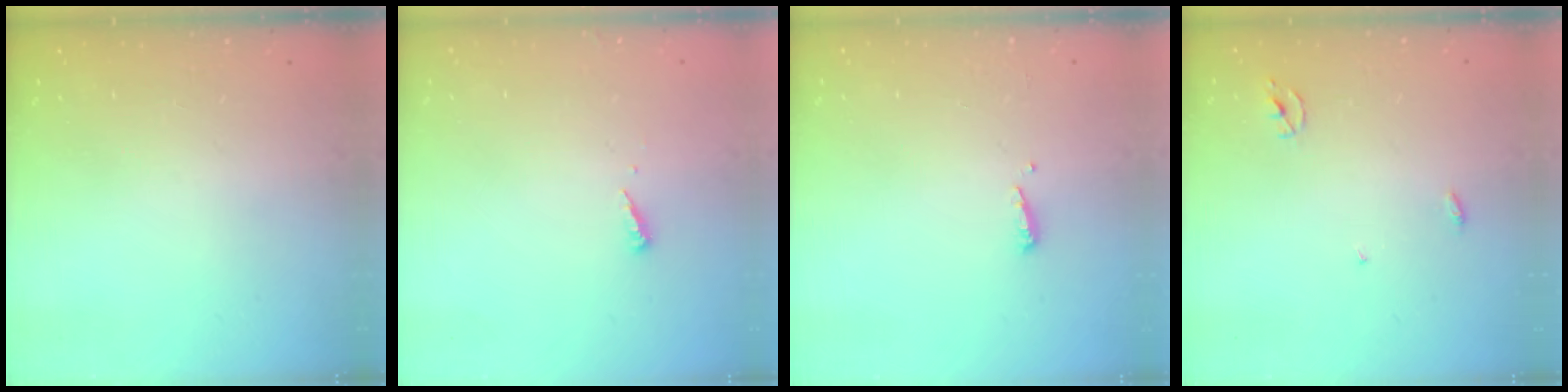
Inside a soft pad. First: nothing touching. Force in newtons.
{"total": 3.5, "press": 3.5, "slide": 0.2}
{"total": 3.7, "press": 3.6, "slide": 0.6}
{"total": 2.3, "press": 2.3, "slide": 0.2}